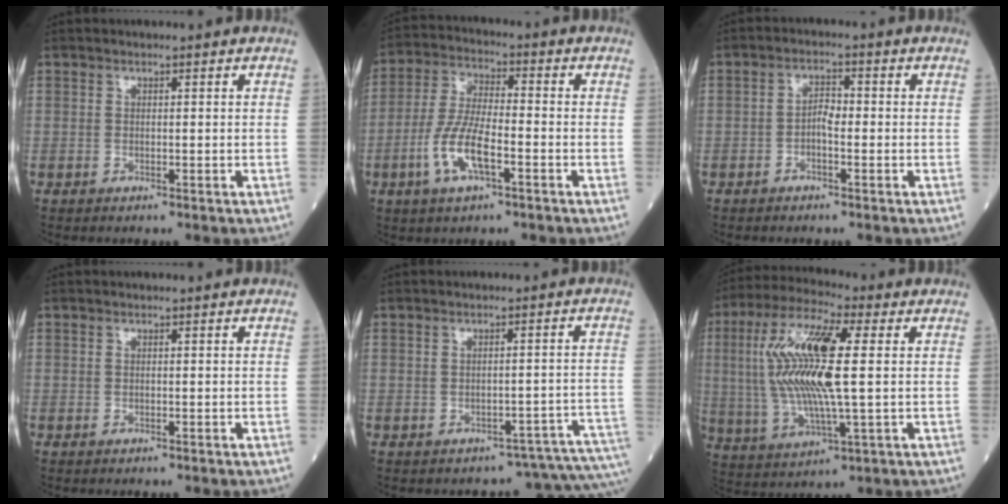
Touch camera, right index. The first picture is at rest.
{"total": 8.8, "force": [-3.3, 2.4, 7.8], "torque": [-0.166, -0.001, -0.065]}
{"total": 2.5, "force": [-0.8, 1.0, 2.1], "torque": [-0.034, 0.006, -0.016]}
{"total": 0.0}
{"total": 7.9, "force": [-7.4, 1.7, 2.2], "torque": [-0.004, 0.041, -0.074]}
{"total": 16.4, "force": [2.1, 2.9, 16.0], "torque": [-0.340, 0.010, 0.036]}